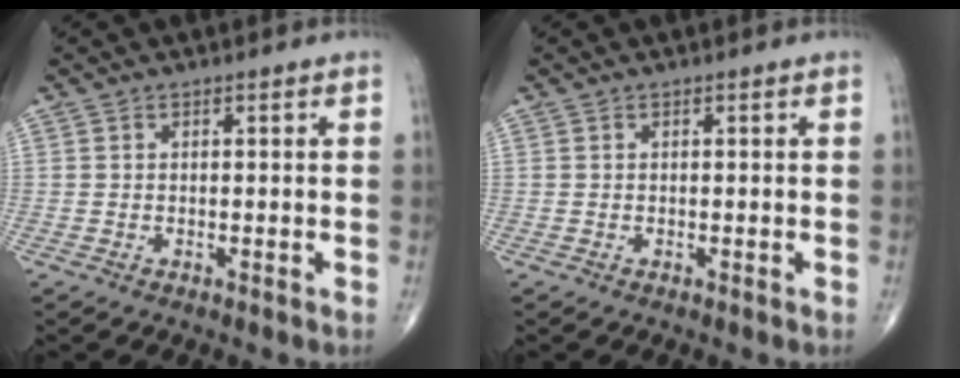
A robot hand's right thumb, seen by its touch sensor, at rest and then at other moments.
{"total": 0.0}